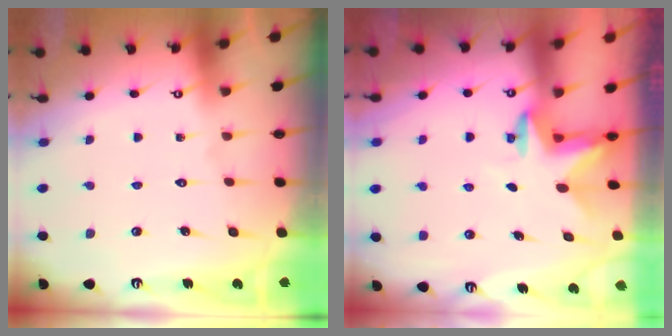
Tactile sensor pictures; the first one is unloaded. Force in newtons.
{"total": 2.6, "press": 2.5, "slide": 0.4}